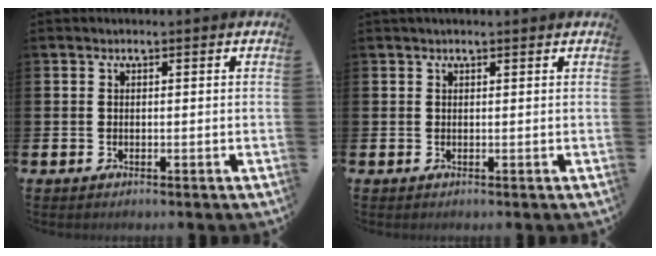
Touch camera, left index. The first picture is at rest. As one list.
[{"total": 0.6, "force": [0.5, 0.0, 0.3], "torque": [-0.002, -0.001, 0.008]}]